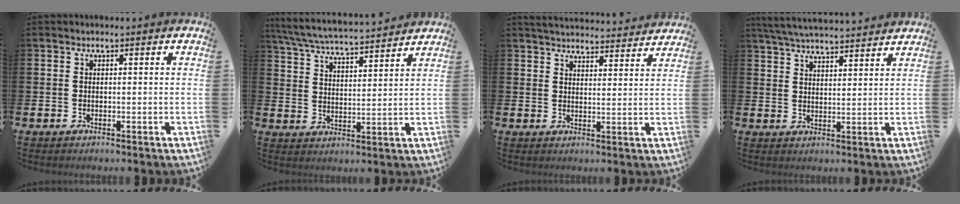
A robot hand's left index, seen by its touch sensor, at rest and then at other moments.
{"total": 6.0, "force": [5.9, 0.2, 1.4], "torque": [-0.056, -0.040, 0.103]}
{"total": 4.3, "force": [4.3, 0.4, 0.2], "torque": [-0.017, -0.029, 0.077]}
{"total": 5.1, "force": [5.0, 0.1, 0.9], "torque": [-0.041, -0.025, 0.091]}